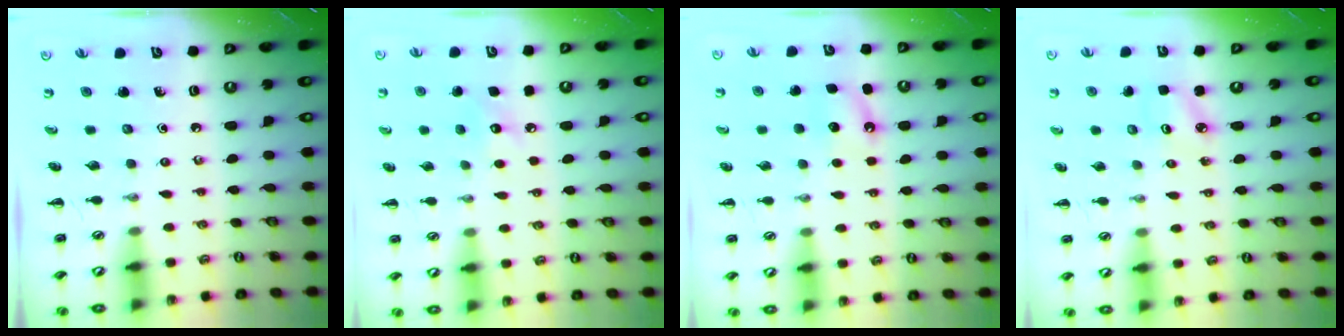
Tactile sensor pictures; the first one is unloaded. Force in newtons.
{"total": 6.7, "press": 6.4, "slide": 1.9}
{"total": 4.2, "press": 4.0, "slide": 1.3}
{"total": 2.5, "press": 2.4, "slide": 0.6}